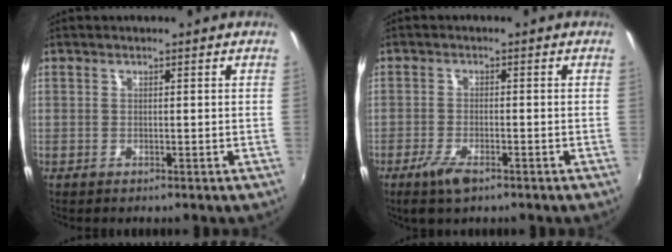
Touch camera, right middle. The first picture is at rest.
{"total": 4.7, "force": [-3.0, 1.6, 3.2], "torque": [-0.079, -0.011, -0.059]}